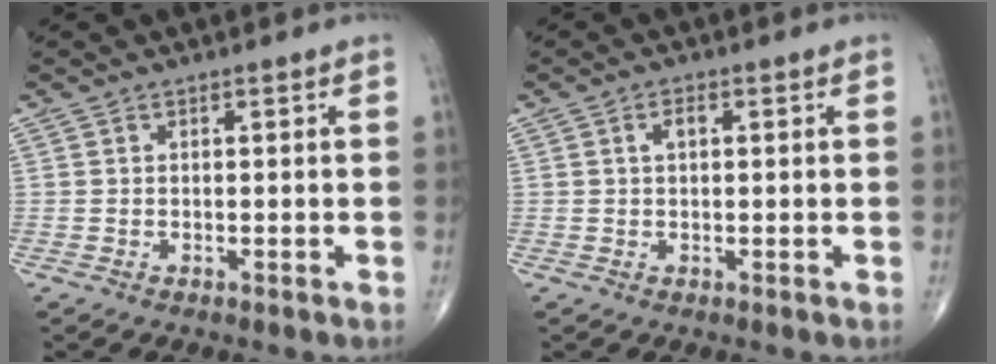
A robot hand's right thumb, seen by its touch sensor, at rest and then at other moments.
{"total": 2.0, "force": [0.5, 1.1, 1.6], "torque": [-0.030, 0.006, 0.008]}